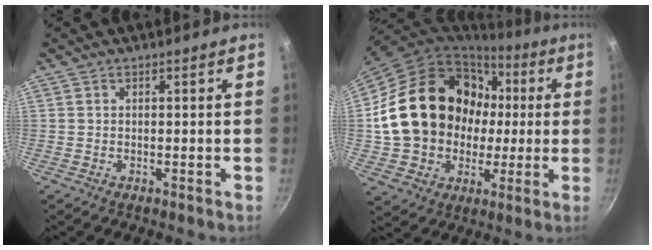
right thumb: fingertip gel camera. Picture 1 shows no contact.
{"total": 23.8, "force": [1.7, 19.6, 13.4], "torque": [-0.209, 0.043, 0.049]}